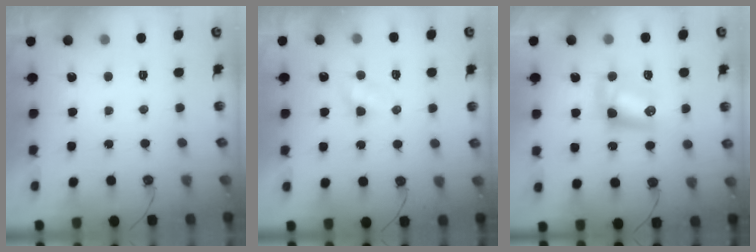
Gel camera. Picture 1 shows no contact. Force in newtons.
{"total": 4.9, "press": 4.9, "slide": 0.5}
{"total": 9.0, "press": 9.0, "slide": 0.3}